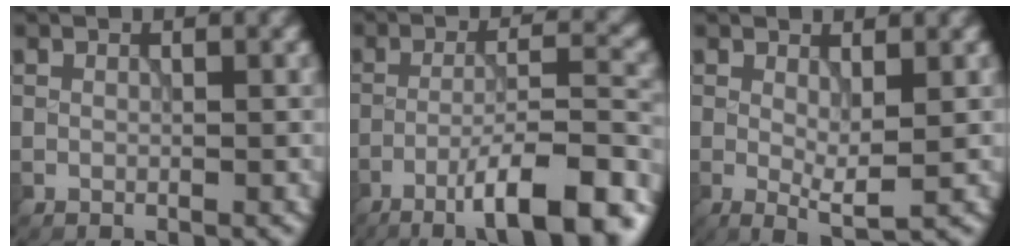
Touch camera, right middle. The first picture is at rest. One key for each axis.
{"total": 10.4, "fx": -6.6, "fy": 2.0, "fz": 7.8, "tx": -0.115, "ty": 0.014, "tz": -0.106}
{"total": 2.6, "fx": 0.3, "fy": 0.6, "fz": 2.5, "tx": -0.047, "ty": -0.011, "tz": 0.007}